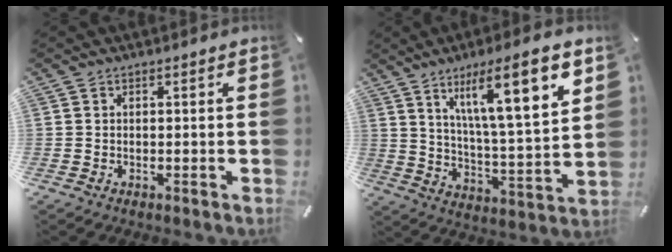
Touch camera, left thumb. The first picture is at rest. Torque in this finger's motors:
{"motor_torque": [2.91, 2.10, 1.45, -1.32, 0.26]}